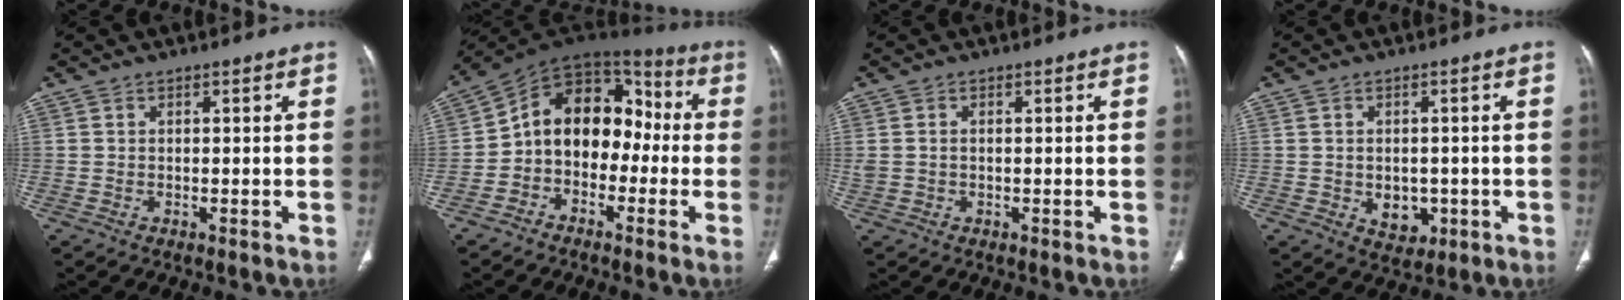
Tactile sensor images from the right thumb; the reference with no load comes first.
{"total": 14.7, "force": [-2.0, 10.9, 9.6], "torque": [-0.105, 0.068, -0.050]}
{"total": 1.9, "force": [0.0, 1.4, 1.3], "torque": [-0.038, 0.009, 0.004]}
{"total": 5.3, "force": [-1.2, 3.9, 3.3], "torque": [-0.025, 0.001, -0.003]}